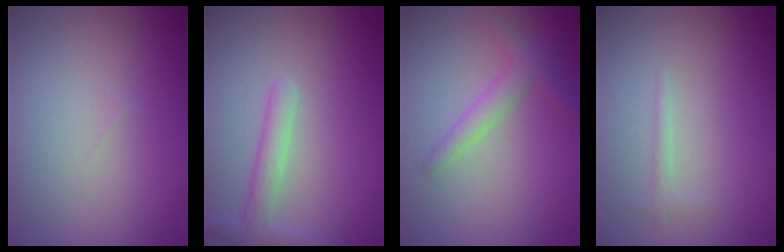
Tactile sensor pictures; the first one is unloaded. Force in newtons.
{"total": 2.4, "press": 2.4, "slide": 0.1}
{"total": 2.4, "press": 2.4, "slide": 0.1}
{"total": 0.8, "press": 0.8, "slide": 0.0}